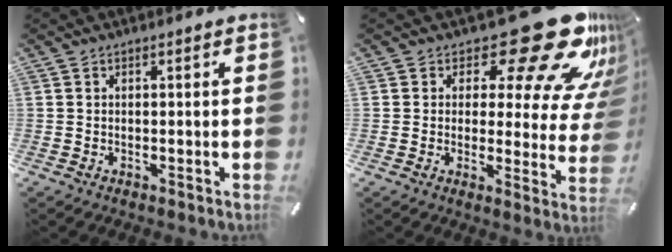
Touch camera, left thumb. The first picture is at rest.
{"total": 23.6, "force": [14.1, 9.9, 16.1], "torque": [-0.200, -0.096, 0.230]}